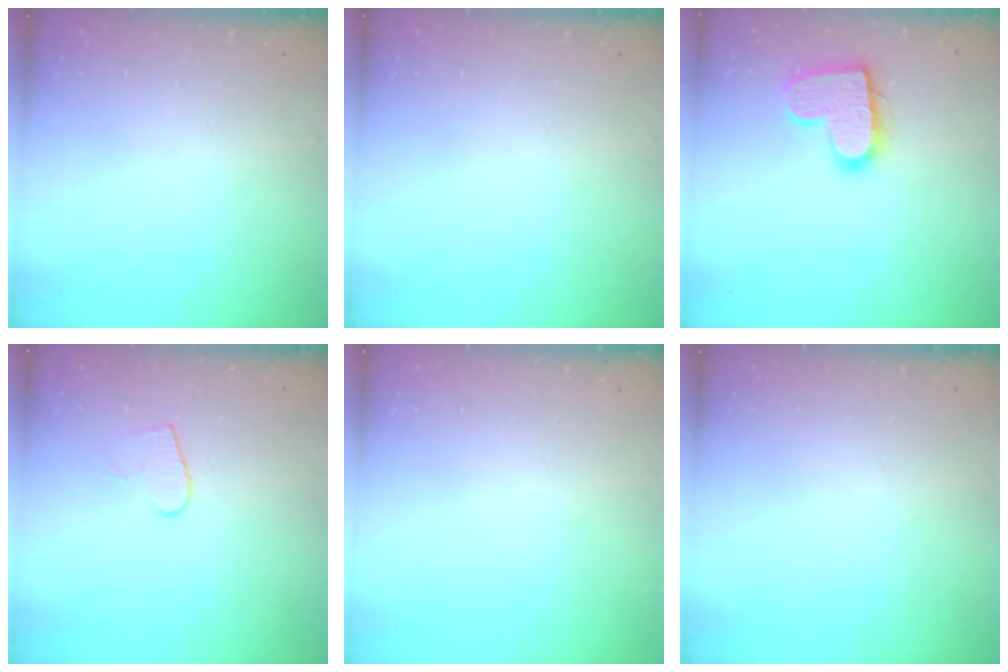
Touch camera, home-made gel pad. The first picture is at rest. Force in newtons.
{"total": 0.0}
{"total": 13.9, "press": 13.9, "slide": 0.9}
{"total": 5.8, "press": 5.8, "slide": 0.4}
{"total": 0.0}
{"total": 0.0}